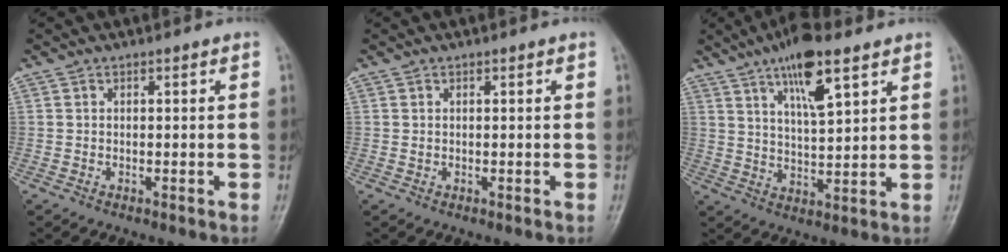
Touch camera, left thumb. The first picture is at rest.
{"total": 0.7, "force": [0.3, 0.5, 0.3], "torque": [-0.002, 0.000, 0.004]}
{"total": 11.2, "force": [6.6, 3.3, 8.5], "torque": [-0.134, -0.030, 0.114]}